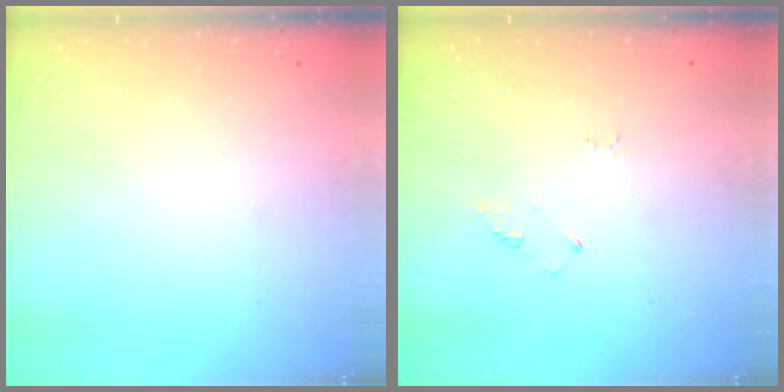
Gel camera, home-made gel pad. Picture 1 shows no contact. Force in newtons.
{"total": 2.6, "press": 2.6, "slide": 0.4}